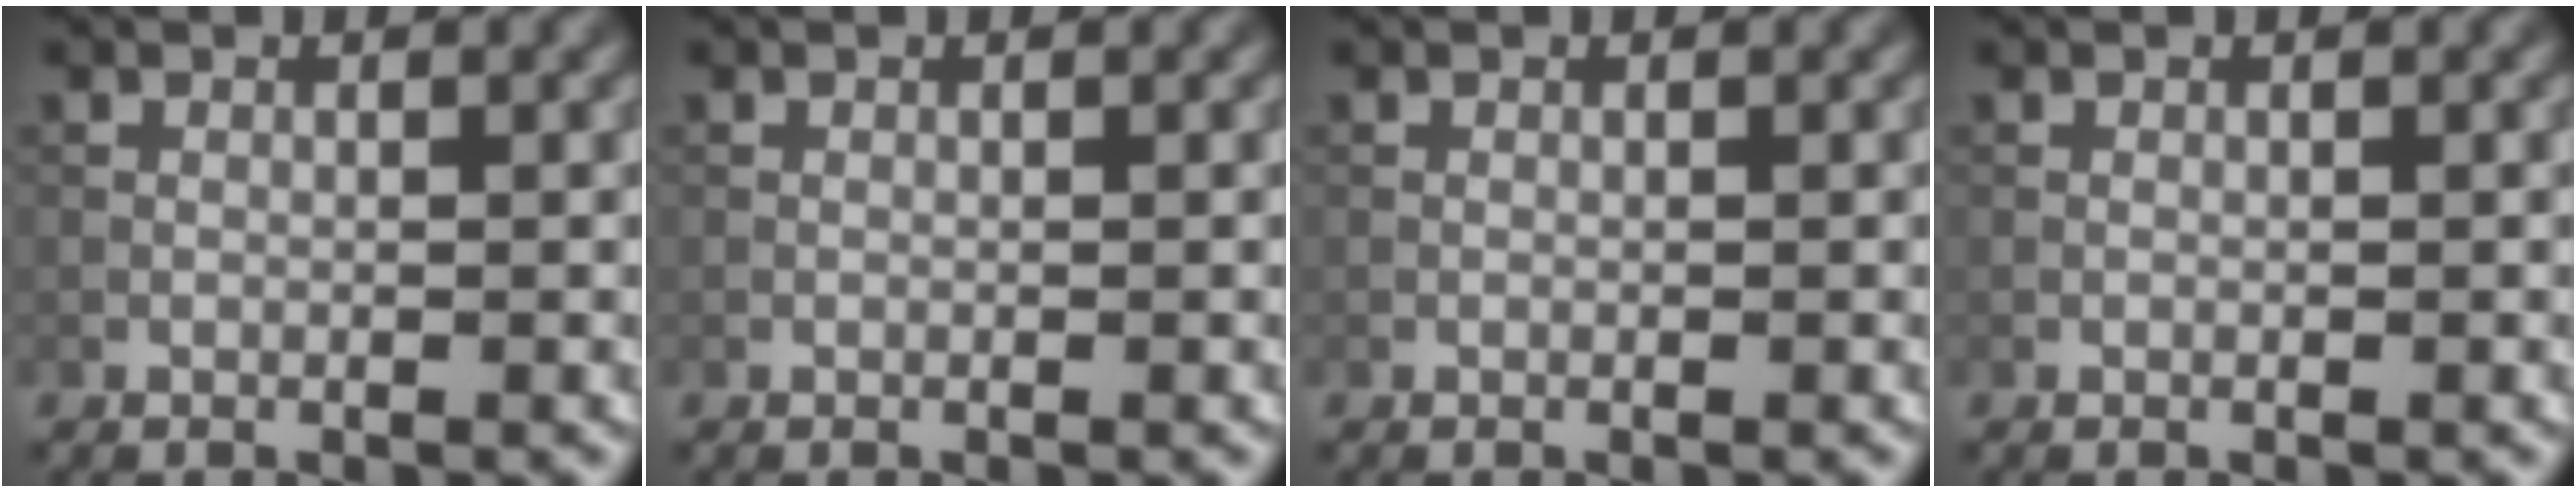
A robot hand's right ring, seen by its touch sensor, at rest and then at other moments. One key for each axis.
{"total": 0.0}
{"total": 0.0}
{"total": 0.0}